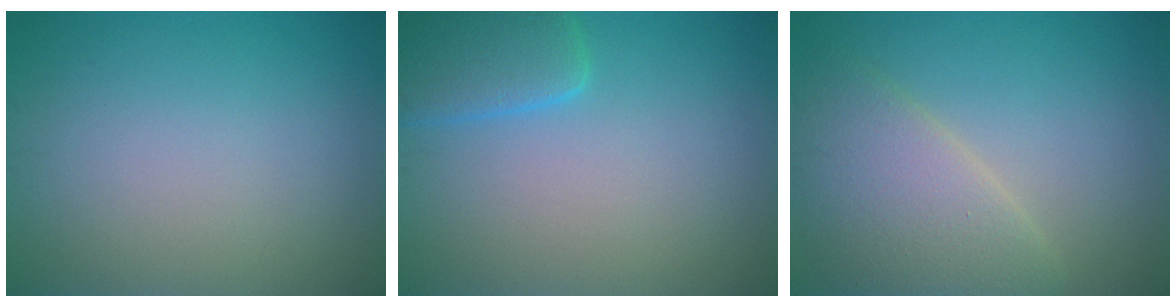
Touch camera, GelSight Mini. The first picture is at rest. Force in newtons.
{"total": 3.4, "press": 3.4, "slide": 0.4}
{"total": 5.4, "press": 5.4, "slide": 0.2}